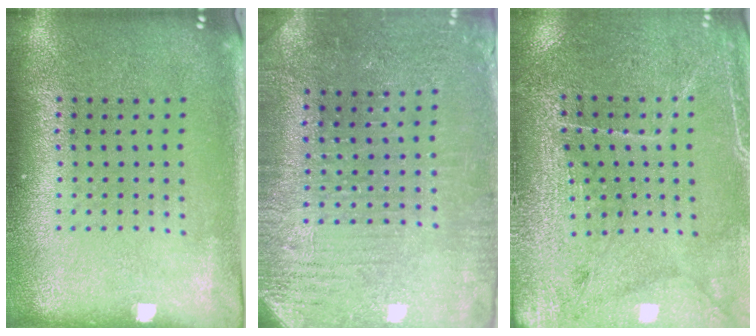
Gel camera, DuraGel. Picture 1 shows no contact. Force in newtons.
{"total": 3.0, "press": 2.9, "slide": 0.7}
{"total": 3.0, "press": 2.9, "slide": 0.4}